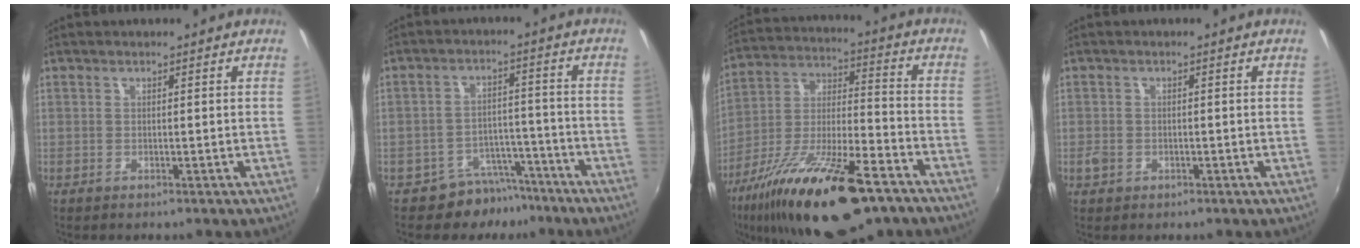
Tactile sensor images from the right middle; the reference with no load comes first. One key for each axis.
{"total": 7.6, "fx": -6.2, "fy": 4.3, "fz": 0.9, "tx": -0.017, "ty": 0.023, "tz": -0.083}
{"total": 24.4, "fx": -15.4, "fy": 7.4, "fz": 17.5, "tx": -0.315, "ty": -0.036, "tz": -0.254}
{"total": 2.3, "fx": -0.9, "fy": 1.8, "fz": 1.0, "tx": -0.019, "ty": -0.002, "tz": -0.018}